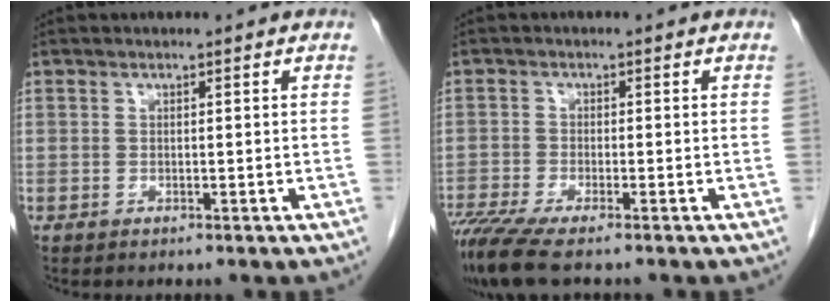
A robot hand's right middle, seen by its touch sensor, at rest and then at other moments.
{"total": 7.0, "force": [-5.4, 0.3, 4.4], "torque": [-0.081, -0.019, -0.098]}